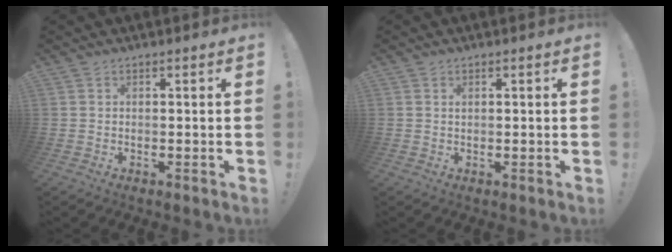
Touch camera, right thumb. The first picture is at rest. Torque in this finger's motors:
{"motor_torque": [0.27, -0.43, -0.19, -0.27, 0.01]}